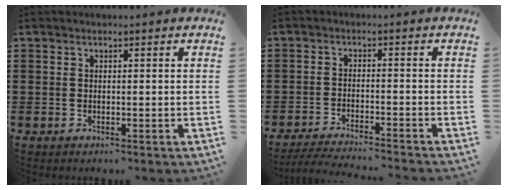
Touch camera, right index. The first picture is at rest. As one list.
[{"total": 3.7, "force": [-3.6, -0.3, 0.8], "torque": [-0.020, -0.008, -0.074]}]